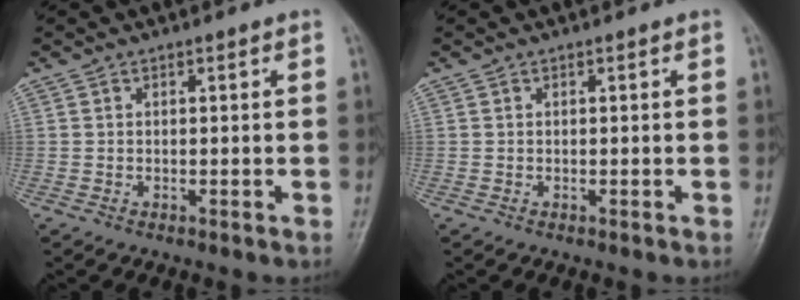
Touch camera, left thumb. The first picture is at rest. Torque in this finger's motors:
{"motor_torque": [0.03, 0.03, -0.01, 0.00, 0.00]}